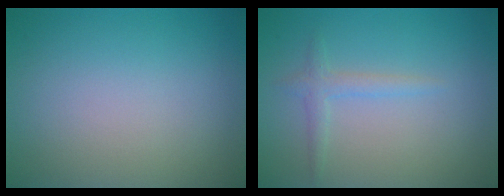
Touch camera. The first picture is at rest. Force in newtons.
{"total": 1.5, "press": 1.4, "slide": 0.1}